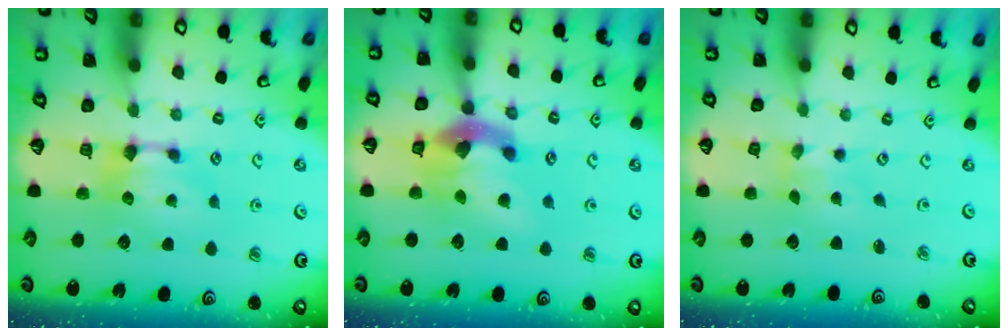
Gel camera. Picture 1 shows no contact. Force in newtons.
{"total": 8.2, "press": 7.7, "slide": 2.8}
{"total": 2.4, "press": 2.4, "slide": 0.7}